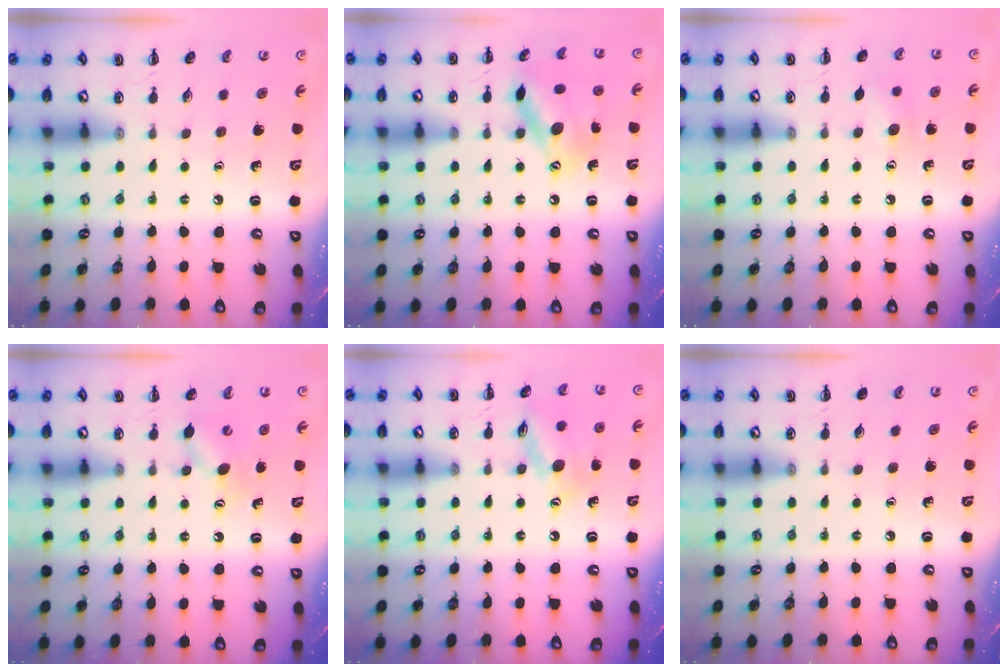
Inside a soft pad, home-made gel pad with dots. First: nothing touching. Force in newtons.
{"total": 14.3, "press": 14.3, "slide": 0.8}
{"total": 5.7, "press": 5.6, "slide": 1.1}
{"total": 6.5, "press": 6.3, "slide": 1.5}
{"total": 13.3, "press": 13.2, "slide": 1.4}
{"total": 0.0}